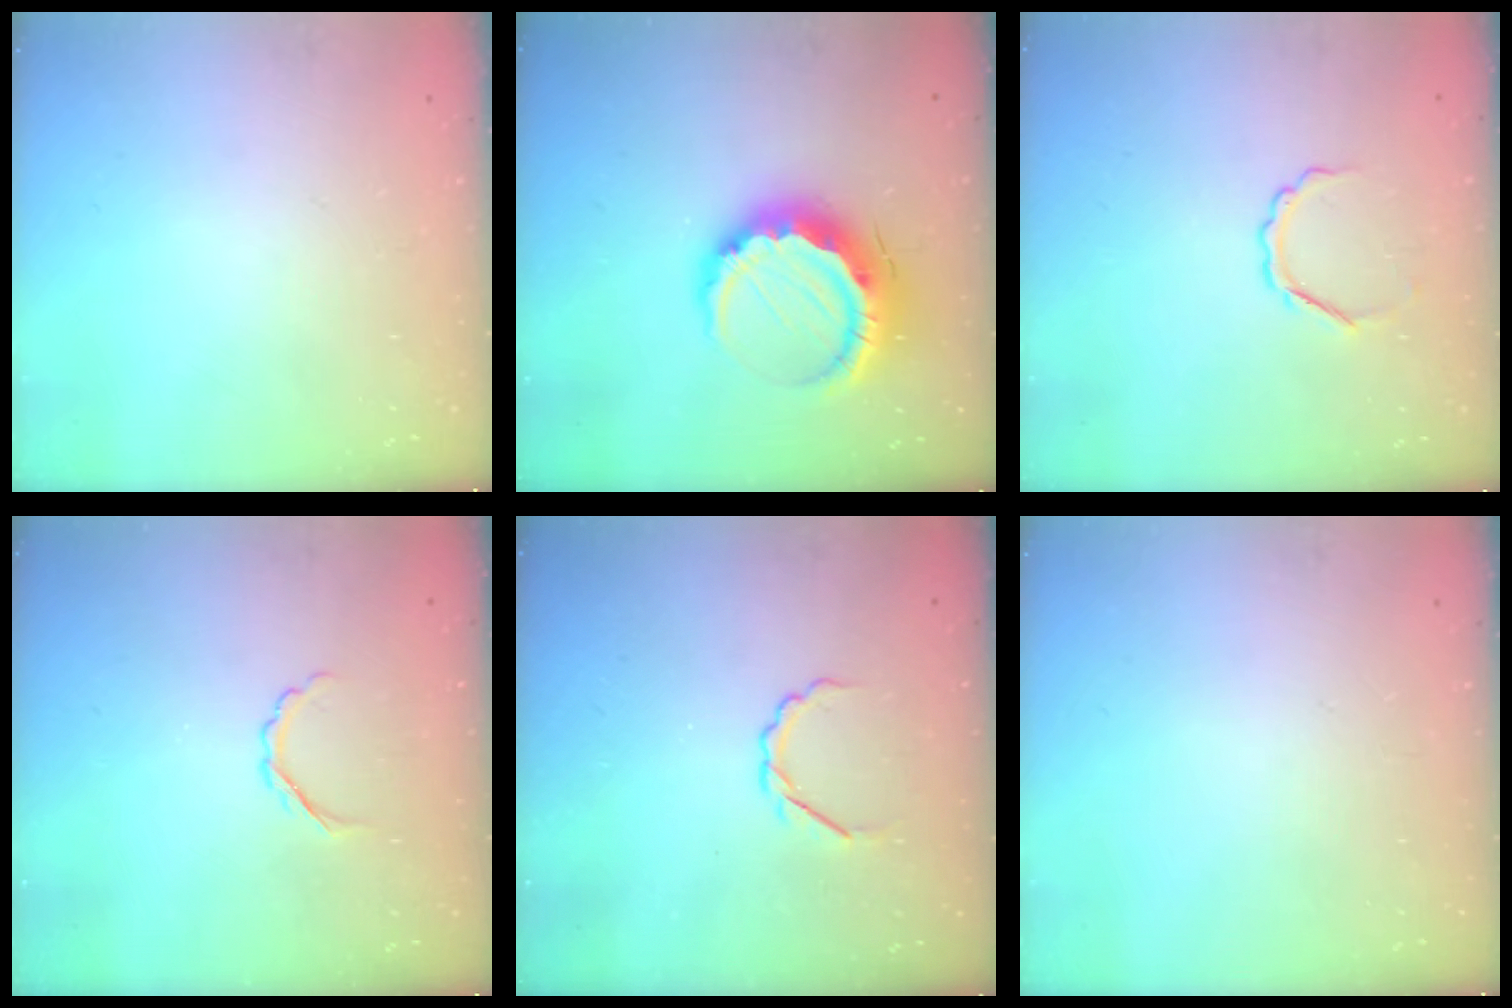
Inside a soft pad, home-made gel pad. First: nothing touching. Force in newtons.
{"total": 14.2, "press": 14.2, "slide": 0.5}
{"total": 3.3, "press": 3.3, "slide": 0.6}
{"total": 2.7, "press": 2.6, "slide": 0.7}
{"total": 4.2, "press": 4.1, "slide": 0.8}
{"total": 0.0}